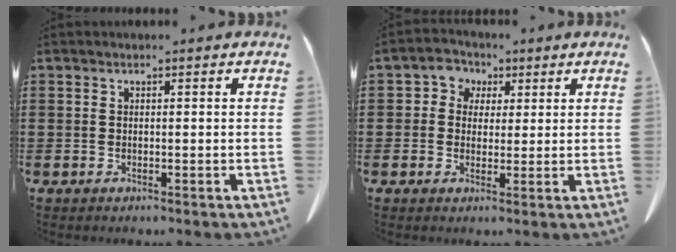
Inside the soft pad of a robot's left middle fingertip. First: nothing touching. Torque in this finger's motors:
{"motor_torque": [0.04, 0.11, 0.04, 0.01]}